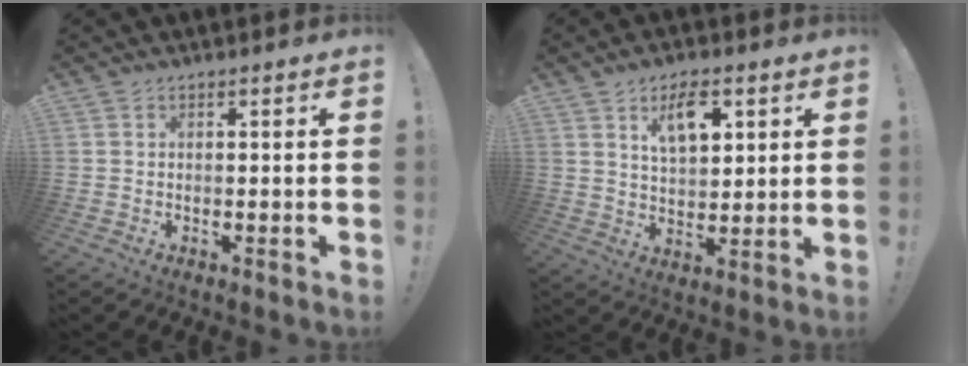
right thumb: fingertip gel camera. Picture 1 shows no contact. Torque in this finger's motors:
{"motor_torque": [0.77, 0.89, 0.16, 0.09, 0.05]}